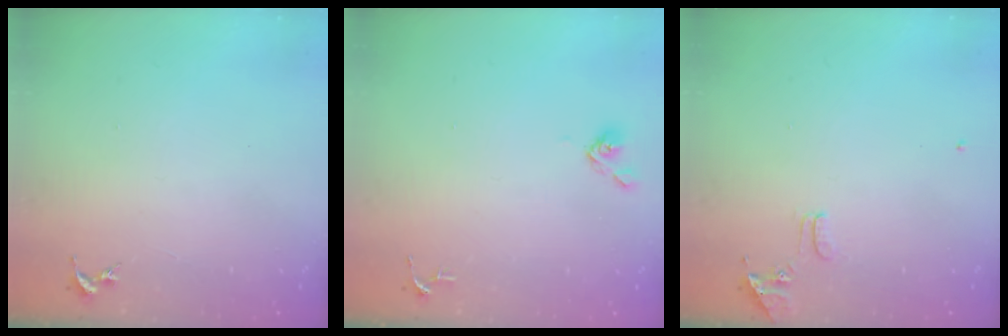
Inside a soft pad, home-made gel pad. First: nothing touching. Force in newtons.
{"total": 4.8, "press": 4.8, "slide": 0.6}
{"total": 8.0, "press": 7.9, "slide": 0.7}